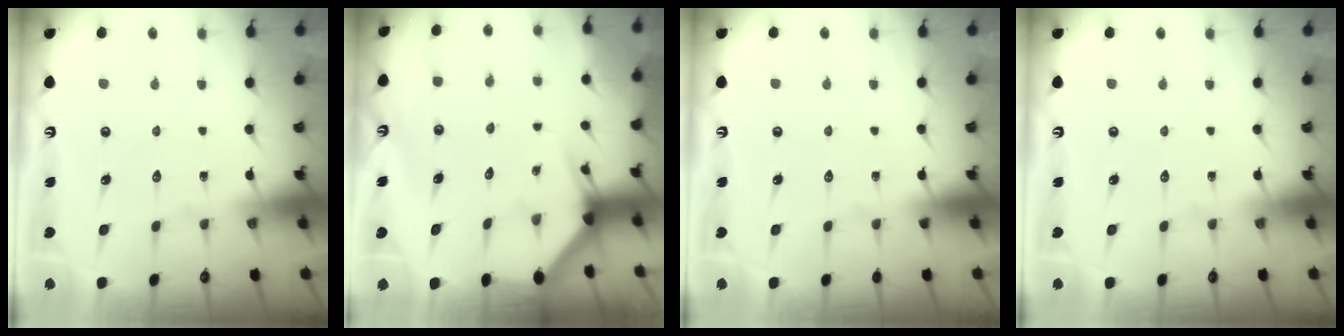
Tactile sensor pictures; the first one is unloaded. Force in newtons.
{"total": 3.0, "press": 3.0, "slide": 0.1}
{"total": 0.0}
{"total": 0.0}